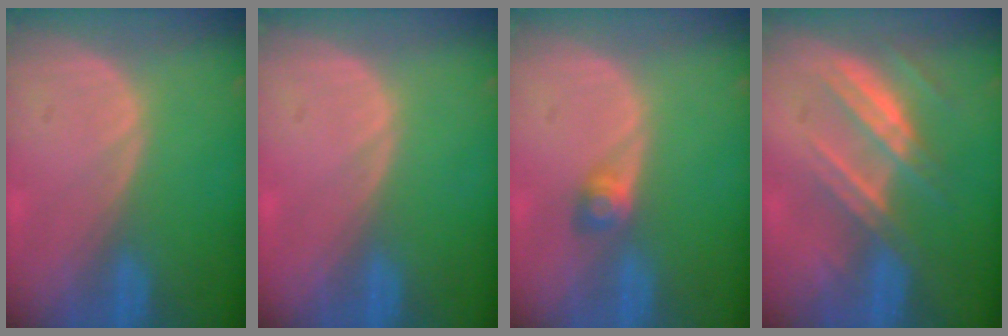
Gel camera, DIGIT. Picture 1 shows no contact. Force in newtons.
{"total": 0.0}
{"total": 2.5, "press": 2.3, "slide": 1.0}
{"total": 7.4, "press": 6.7, "slide": 3.1}